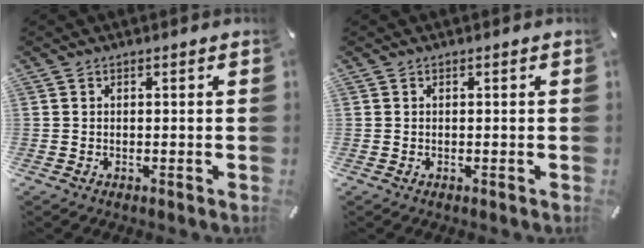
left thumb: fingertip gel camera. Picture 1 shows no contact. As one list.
[{"total": 0.0}]